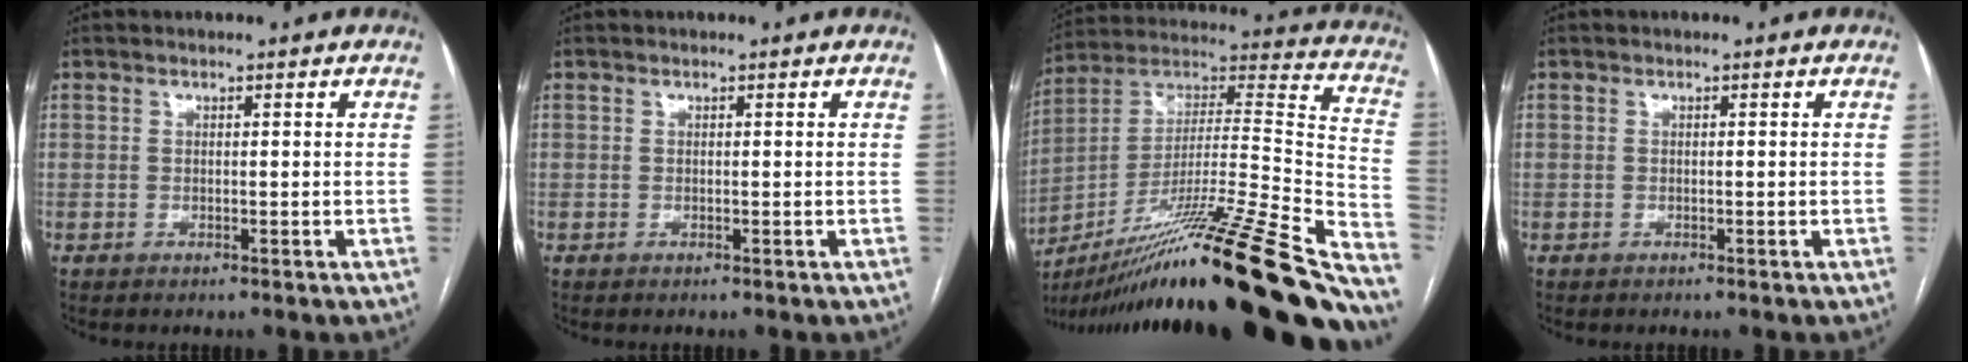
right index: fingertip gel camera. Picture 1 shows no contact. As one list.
[{"total": 0.0}, {"total": 39.4, "force": [-29.0, 1.3, 26.7], "torque": [-0.343, -0.038, -0.448]}, {"total": 0.0}]